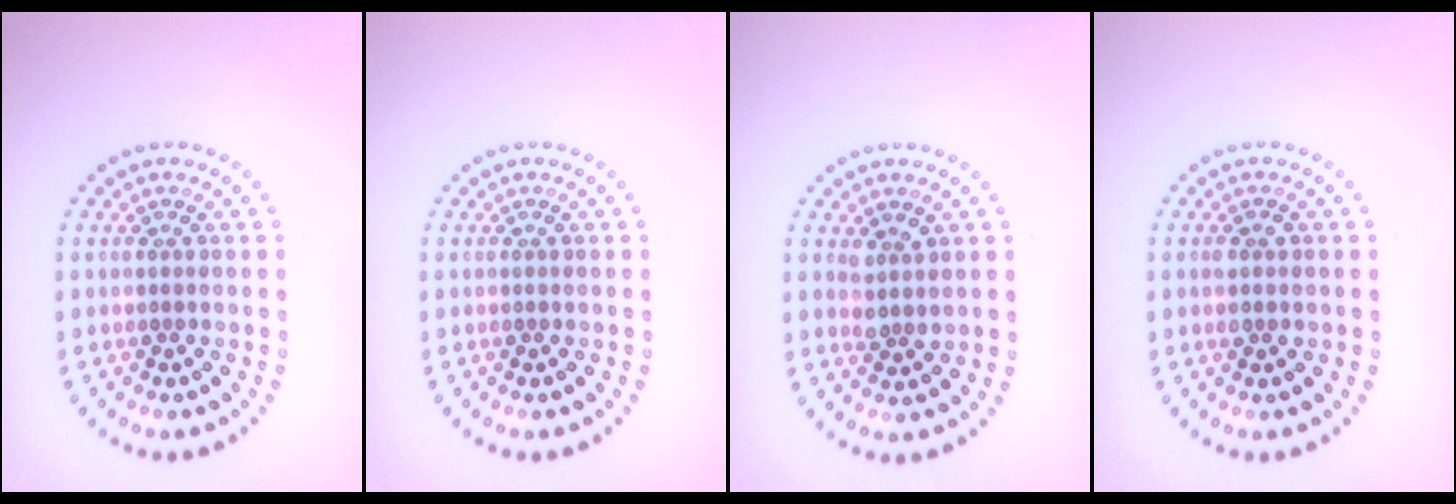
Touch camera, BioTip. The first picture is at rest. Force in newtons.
{"total": 0.0}
{"total": 1.5, "press": 1.4, "slide": 0.5}
{"total": 1.4, "press": 1.4, "slide": 0.1}